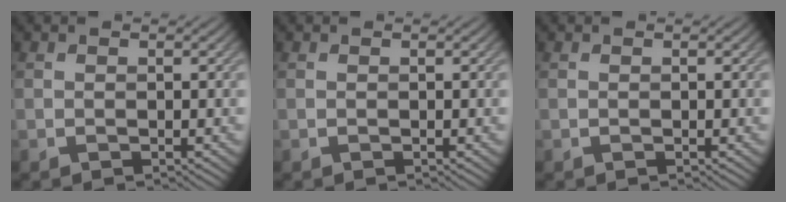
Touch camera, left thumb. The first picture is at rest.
{"total": 0.0}
{"total": 0.0}